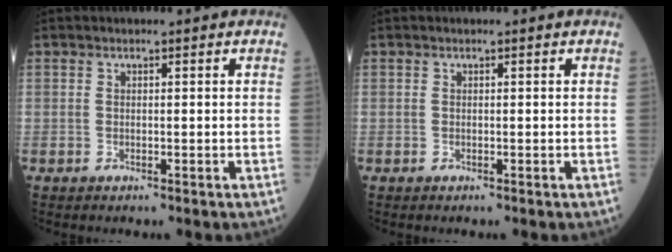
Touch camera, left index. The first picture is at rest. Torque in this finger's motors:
{"motor_torque": [0.00, 0.00, 0.00, 0.00]}